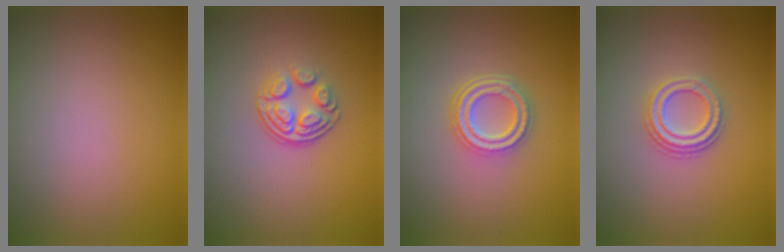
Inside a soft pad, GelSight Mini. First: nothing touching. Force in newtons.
{"total": 3.6, "press": 2.5, "slide": 2.6}
{"total": 3.8, "press": 2.9, "slide": 2.6}
{"total": 2.7, "press": 2.5, "slide": 1.2}